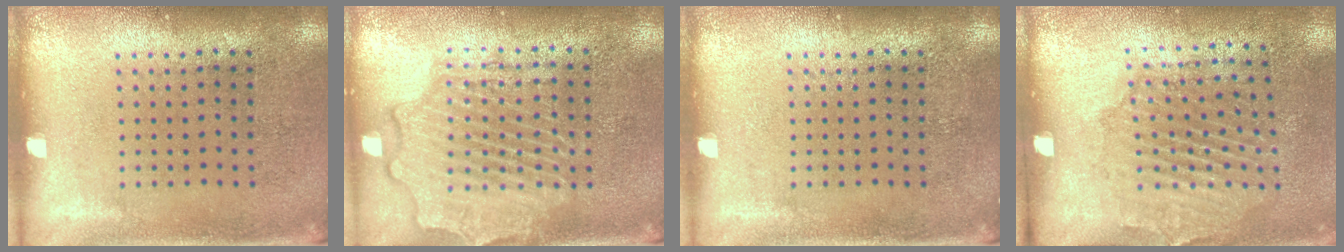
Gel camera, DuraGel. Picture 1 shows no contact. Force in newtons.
{"total": 2.3, "press": 2.3, "slide": 0.3}
{"total": 0.0}
{"total": 1.6, "press": 1.4, "slide": 0.8}